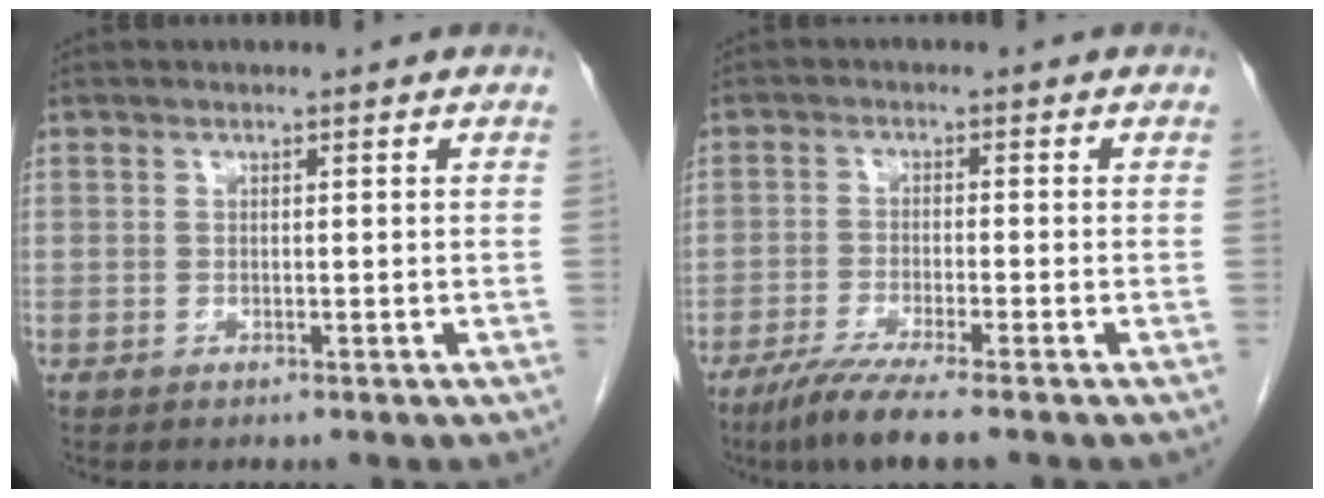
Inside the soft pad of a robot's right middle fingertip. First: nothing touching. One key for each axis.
{"total": 6.4, "fx": -4.8, "fy": -0.4, "fz": 4.3, "tx": -0.076, "ty": -0.018, "tz": -0.087}